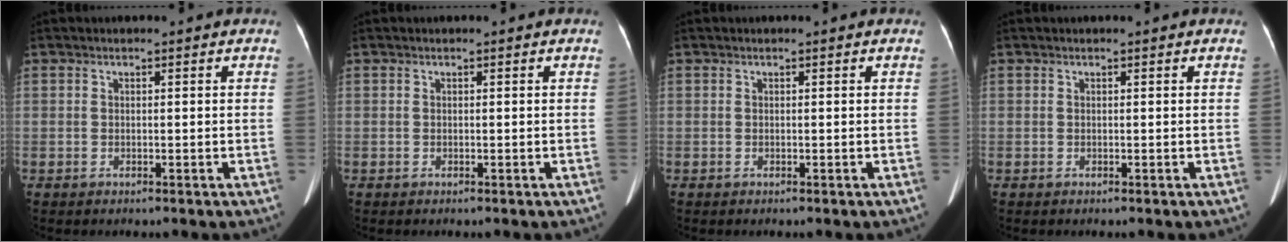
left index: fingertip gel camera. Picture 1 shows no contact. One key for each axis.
{"total": 0.0}
{"total": 0.0}
{"total": 0.0}